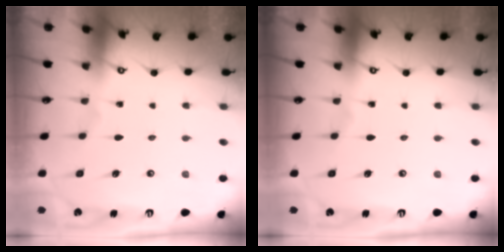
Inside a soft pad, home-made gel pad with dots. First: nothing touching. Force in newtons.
{"total": 0.0}